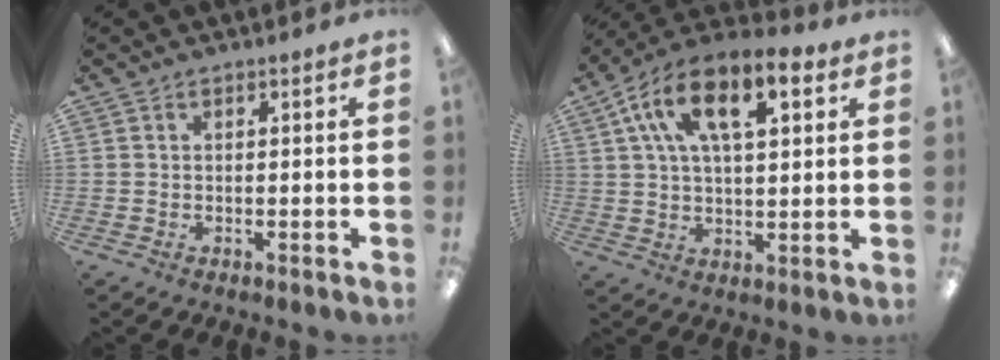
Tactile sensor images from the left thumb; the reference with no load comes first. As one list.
[{"total": 14.7, "force": [6.9, 6.8, 11.0], "torque": [-0.197, -0.010, 0.118]}]